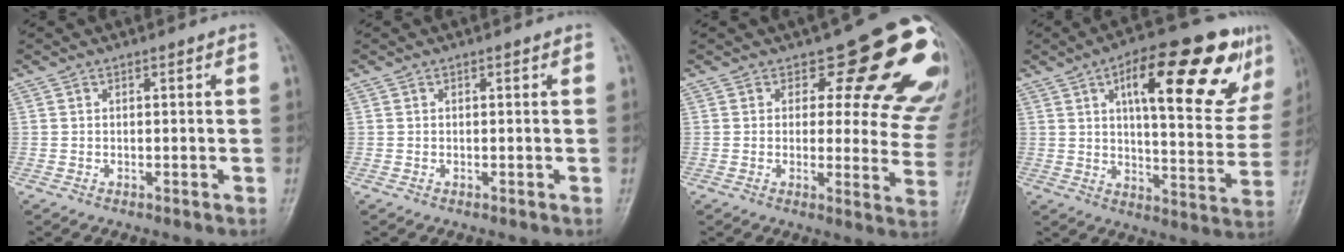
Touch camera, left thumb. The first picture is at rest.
{"total": 0.0}
{"total": 17.1, "force": [11.0, 7.9, 10.4], "torque": [-0.068, -0.066, 0.104]}
{"total": 24.0, "force": [10.9, 8.2, 19.7], "torque": [-0.239, -0.013, 0.157]}